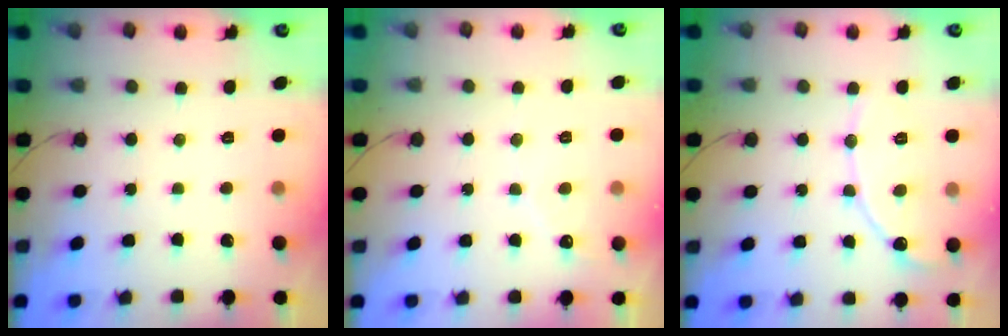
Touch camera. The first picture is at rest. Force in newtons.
{"total": 3.2, "press": 3.2, "slide": 0.2}
{"total": 10.7, "press": 10.7, "slide": 0.8}